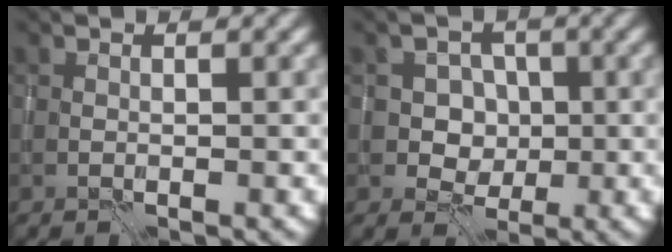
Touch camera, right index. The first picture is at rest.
{"total": 3.4, "force": [0.3, 3.0, 1.4], "torque": [-0.007, -0.002, -0.002]}